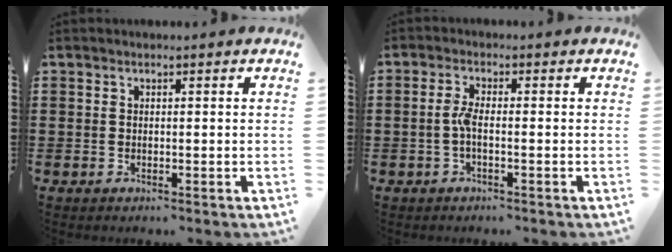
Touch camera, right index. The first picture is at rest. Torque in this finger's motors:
{"motor_torque": [0.70, -0.42, 0.10, 0.09]}